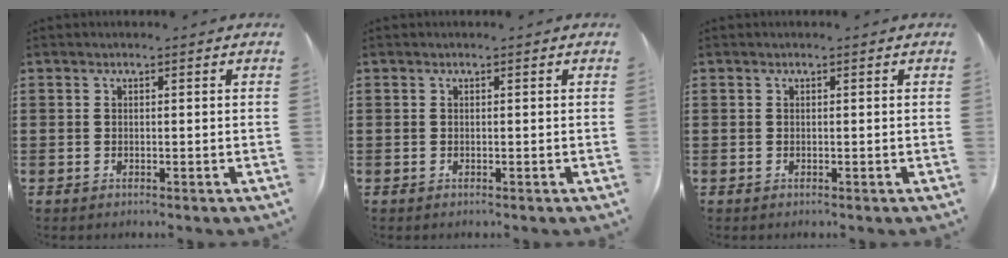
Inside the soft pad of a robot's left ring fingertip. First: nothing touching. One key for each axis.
{"total": 0.0}
{"total": 0.0}